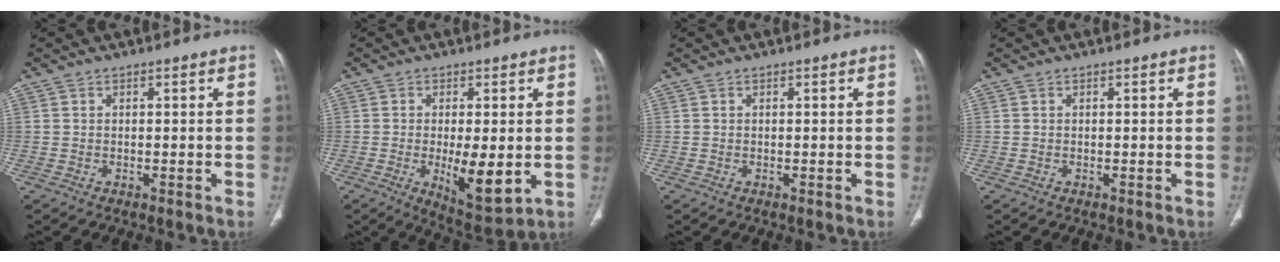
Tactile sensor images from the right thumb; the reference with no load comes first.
{"total": 10.0, "force": [-1.6, 3.6, 9.2], "torque": [-0.137, -0.025, -0.015]}
{"total": 0.0}
{"total": 0.0}